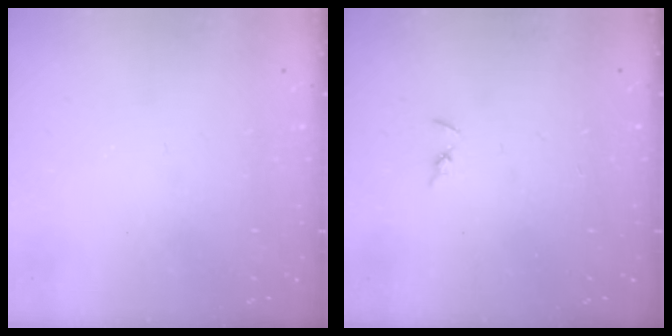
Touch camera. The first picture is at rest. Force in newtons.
{"total": 2.4, "press": 2.3, "slide": 0.2}